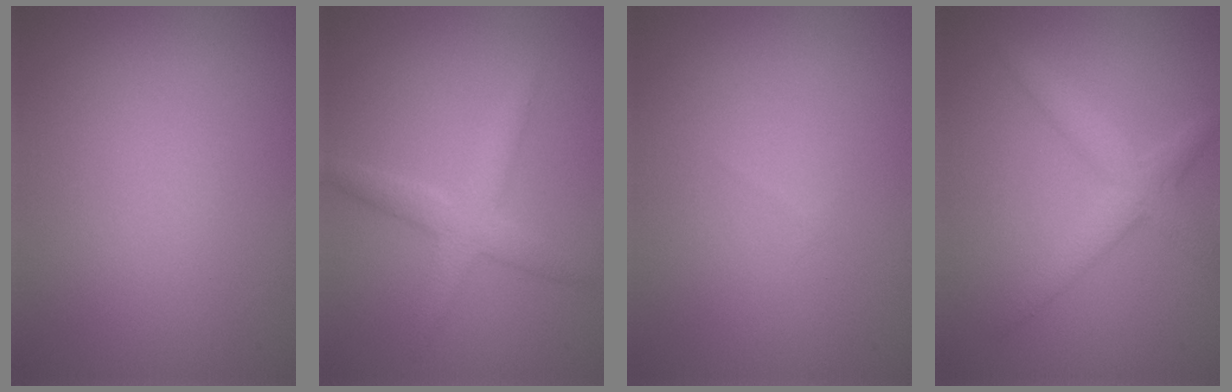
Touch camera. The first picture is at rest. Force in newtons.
{"total": 2.9, "press": 2.9, "slide": 0.0}
{"total": 0.0}
{"total": 3.0, "press": 3.0, "slide": 0.1}